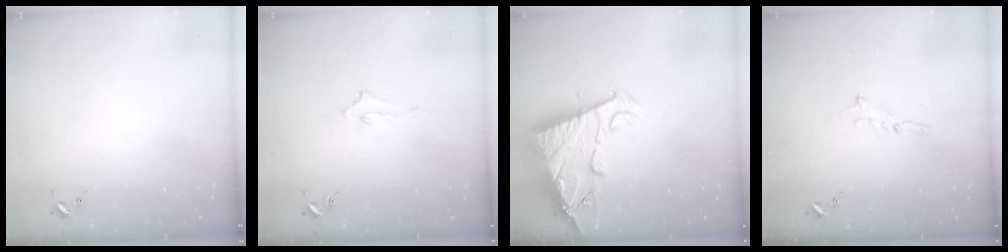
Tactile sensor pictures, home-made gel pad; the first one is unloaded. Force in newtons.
{"total": 2.9, "press": 2.9, "slide": 0.4}
{"total": 15.0, "press": 14.9, "slide": 1.4}
{"total": 3.5, "press": 3.5, "slide": 0.1}